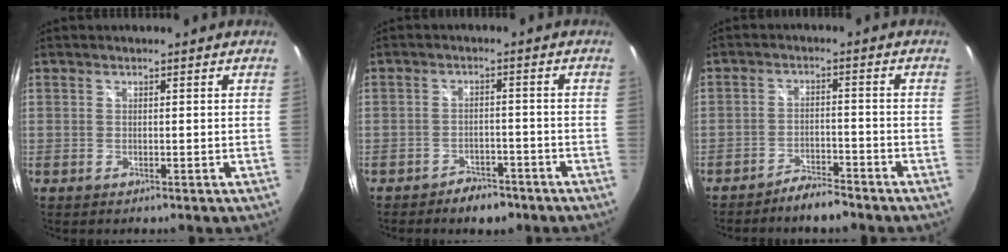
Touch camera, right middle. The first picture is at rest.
{"total": 5.5, "force": [-4.4, 2.7, 1.8], "torque": [-0.045, 0.006, -0.057]}
{"total": 4.6, "force": [-4.3, 0.7, 1.6], "torque": [-0.048, 0.004, -0.070]}